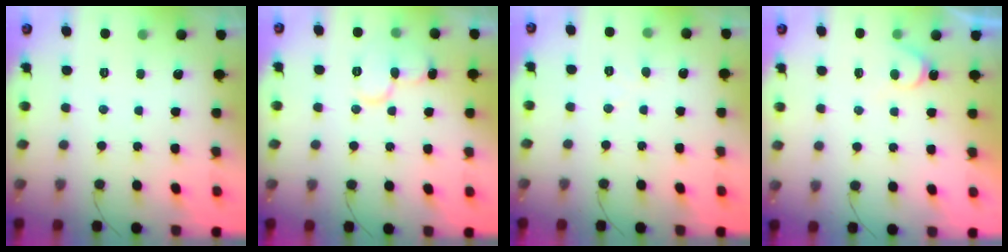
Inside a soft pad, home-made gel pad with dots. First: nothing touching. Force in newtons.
{"total": 10.0, "press": 10.0, "slide": 1.2}
{"total": 4.5, "press": 4.5, "slide": 0.4}
{"total": 4.0, "press": 4.0, "slide": 0.4}